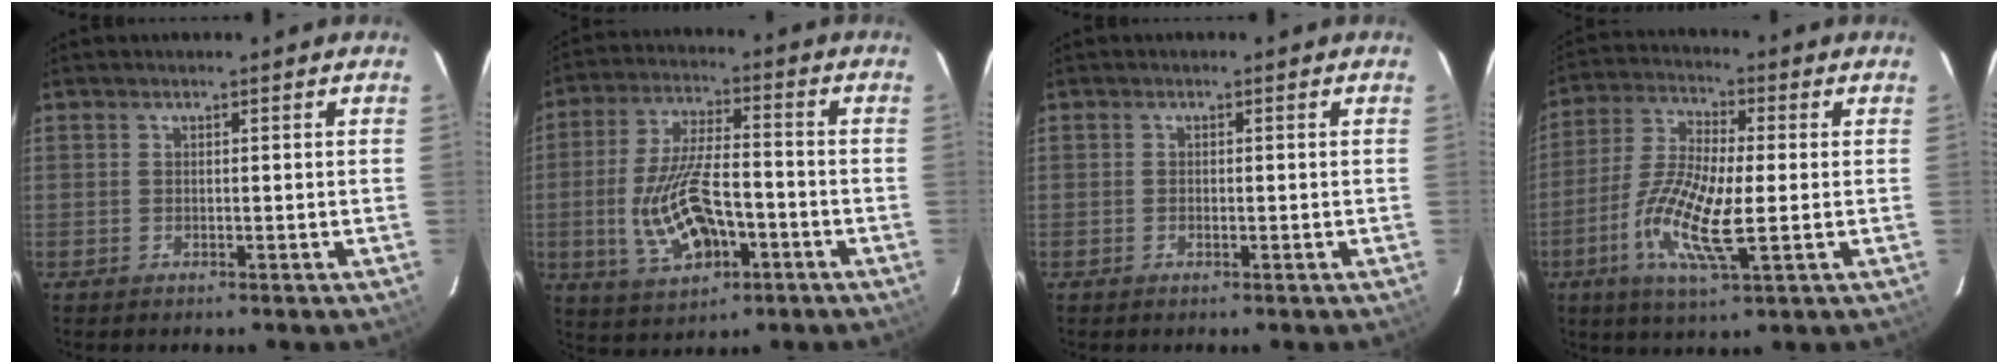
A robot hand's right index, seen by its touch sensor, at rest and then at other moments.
{"total": 14.1, "force": [-4.2, 6.1, 12.0], "torque": [-0.250, -0.003, -0.065]}
{"total": 0.5, "force": [-0.2, 0.3, 0.3], "torque": [-0.008, -0.001, -0.004]}
{"total": 12.5, "force": [-2.8, 3.0, 11.9], "torque": [-0.245, -0.009, -0.061]}